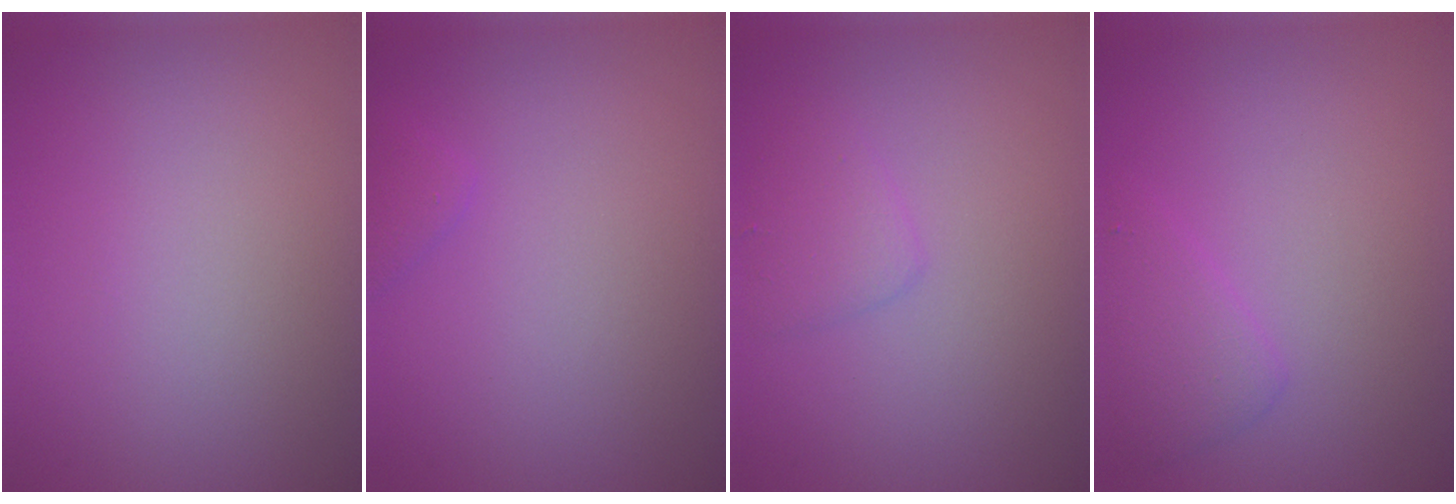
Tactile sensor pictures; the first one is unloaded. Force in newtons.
{"total": 1.6, "press": 1.6, "slide": 0.2}
{"total": 1.7, "press": 1.7, "slide": 0.0}
{"total": 2.1, "press": 2.1, "slide": 0.0}